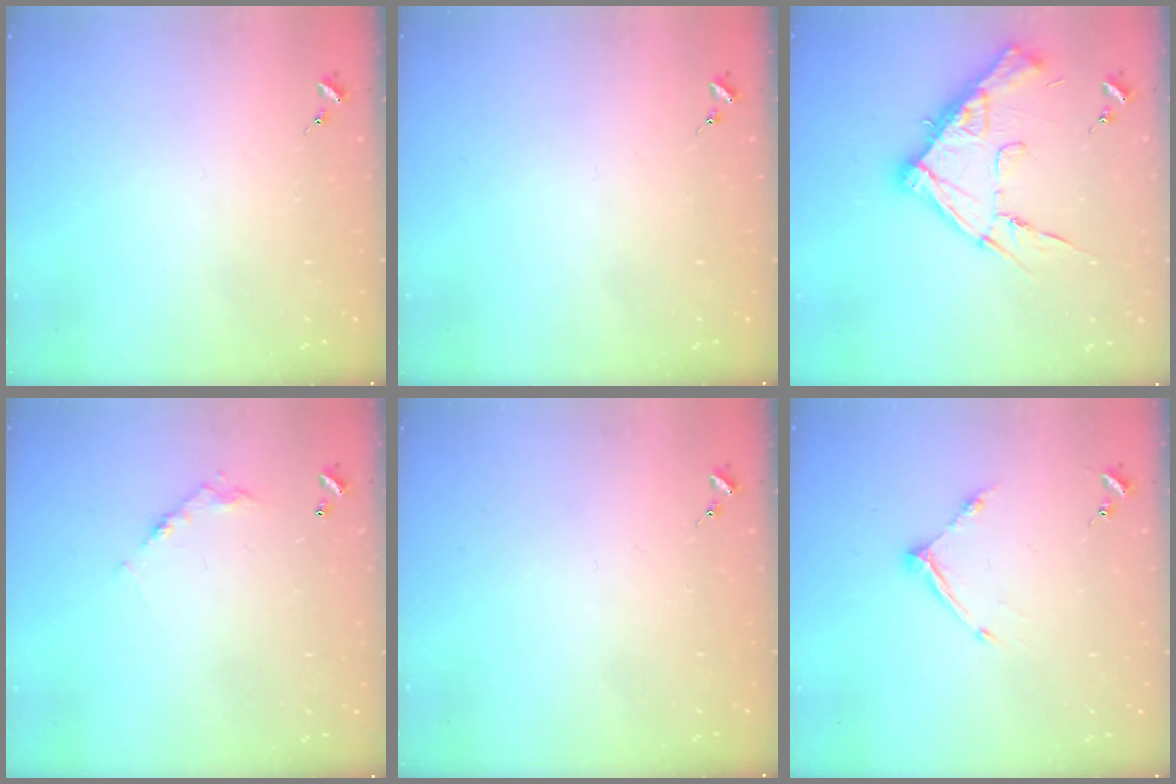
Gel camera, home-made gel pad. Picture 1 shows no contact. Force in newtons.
{"total": 0.0}
{"total": 15.4, "press": 15.4, "slide": 0.4}
{"total": 6.0, "press": 6.0, "slide": 0.3}
{"total": 0.0}
{"total": 8.6, "press": 8.6, "slide": 0.5}